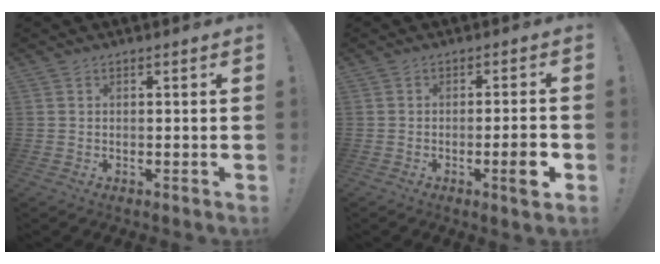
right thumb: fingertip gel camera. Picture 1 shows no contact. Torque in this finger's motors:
{"motor_torque": [2.58, 2.45, 1.43, -1.29, 0.56]}